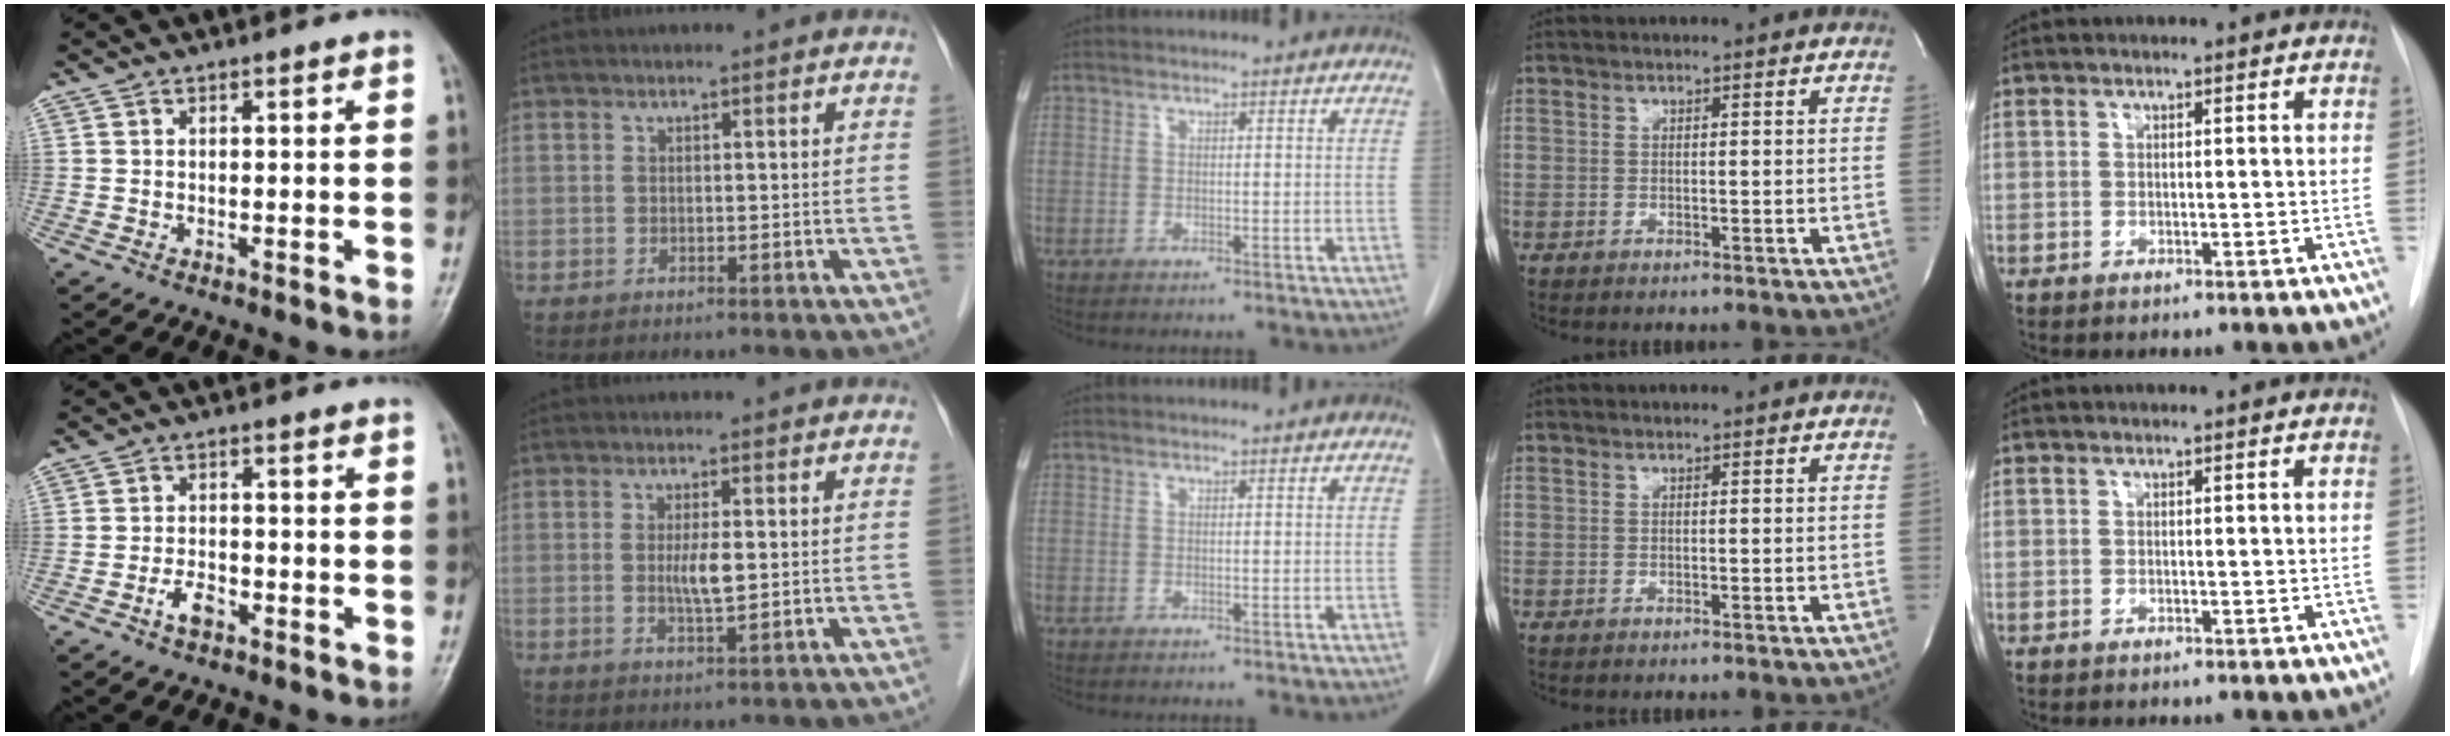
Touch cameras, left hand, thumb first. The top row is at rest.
{"thumb": {"total": 3.4, "force": [-1.9, 1.8, 2.2], "torque": [-0.038, 0.015, -0.035]}, "index": {"total": 3.2, "force": [0.1, 0.5, 3.2], "torque": [-0.063, -0.005, 0.004]}}